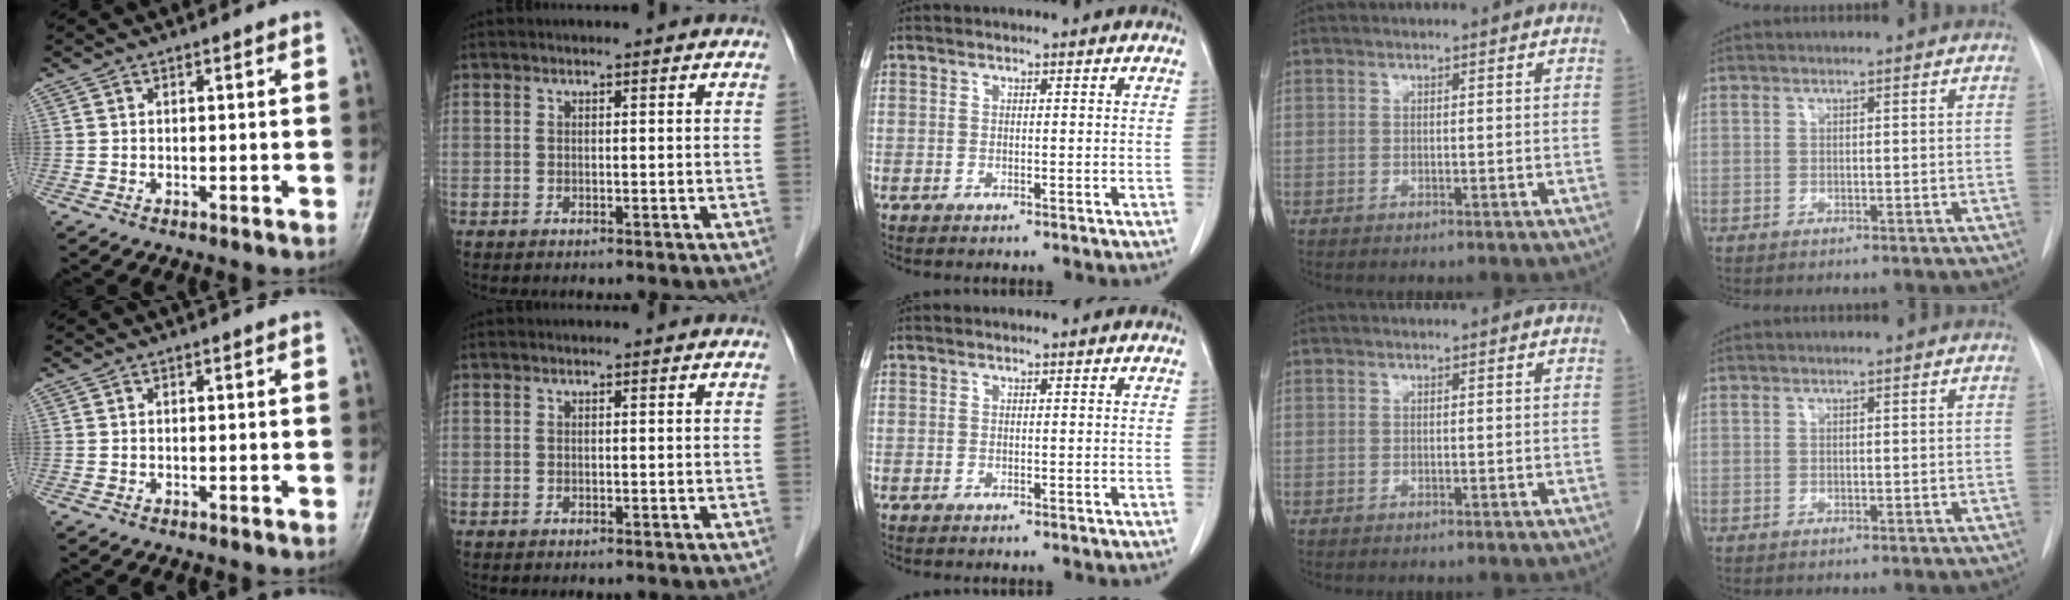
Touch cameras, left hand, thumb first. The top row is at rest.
{}